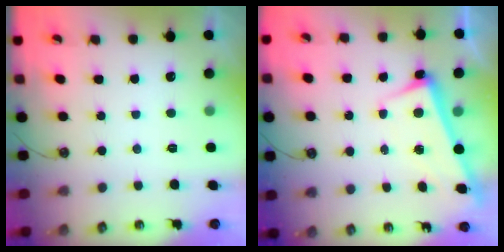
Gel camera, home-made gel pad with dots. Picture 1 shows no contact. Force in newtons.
{"total": 2.6, "press": 2.5, "slide": 0.7}